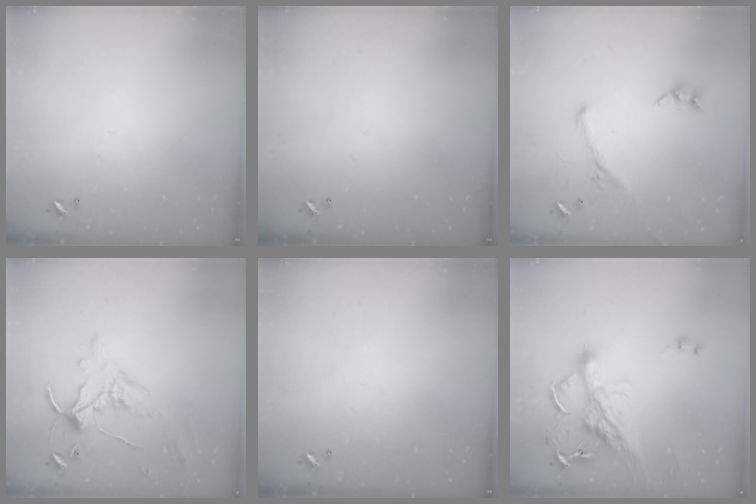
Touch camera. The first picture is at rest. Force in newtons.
{"total": 0.0}
{"total": 1.4, "press": 0.6, "slide": 1.2}
{"total": 0.9, "press": 0.1, "slide": 0.9}
{"total": 0.0}
{"total": 9.2, "press": 9.2, "slide": 1.3}